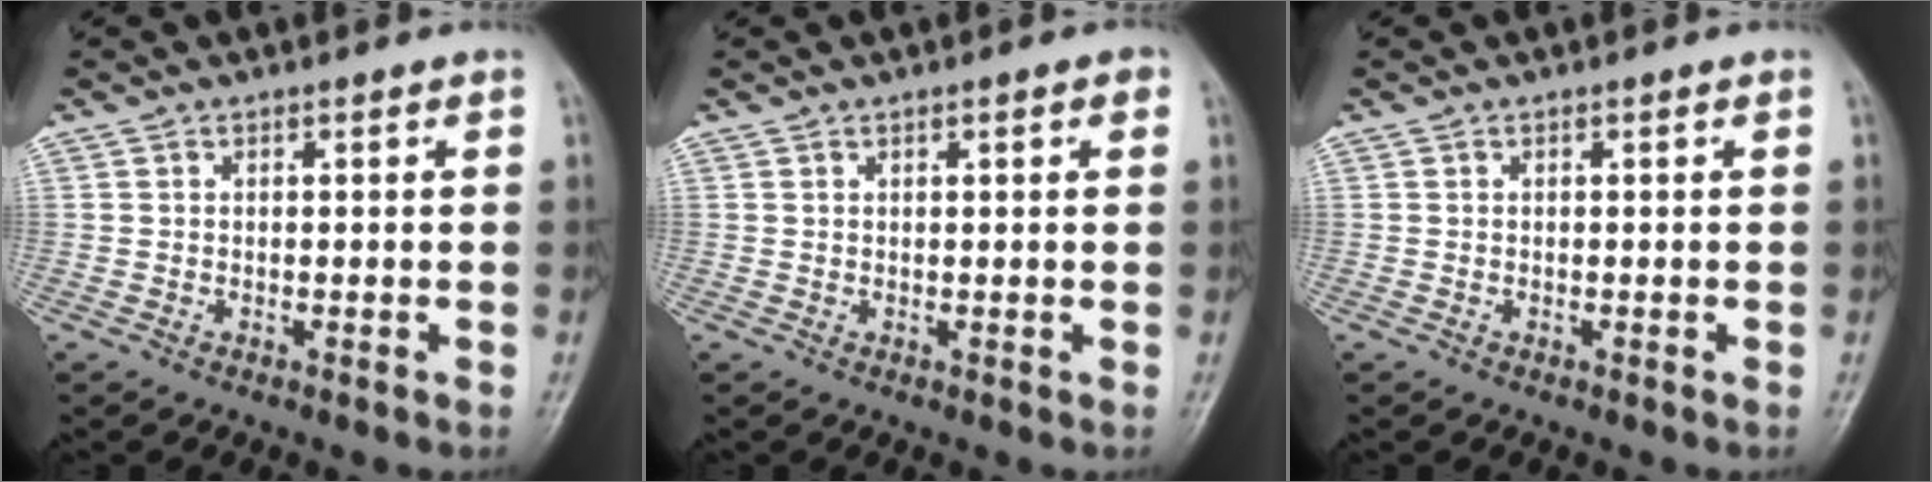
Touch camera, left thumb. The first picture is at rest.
{"total": 1.7, "force": [0.8, 0.5, 1.5], "torque": [-0.018, 0.002, 0.008]}
{"total": 0.0}